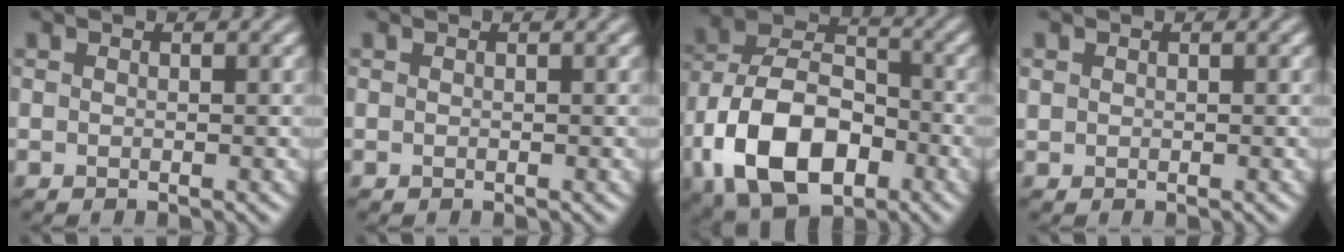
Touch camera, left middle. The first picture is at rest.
{"total": 0.0}
{"total": 13.1, "force": [-5.0, 8.2, 8.9], "torque": [-0.179, -0.007, -0.102]}
{"total": 0.5, "force": [0.3, 0.4, 0.1], "torque": [0.001, -0.001, 0.008]}